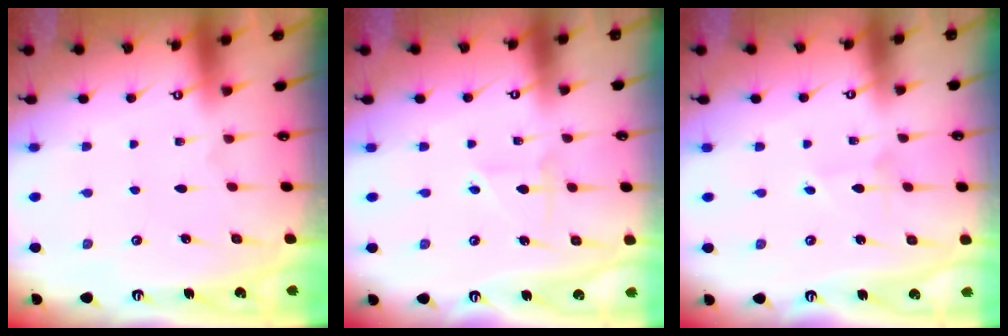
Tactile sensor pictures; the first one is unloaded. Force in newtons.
{"total": 2.7, "press": 2.7, "slide": 0.3}
{"total": 2.2, "press": 2.1, "slide": 0.3}